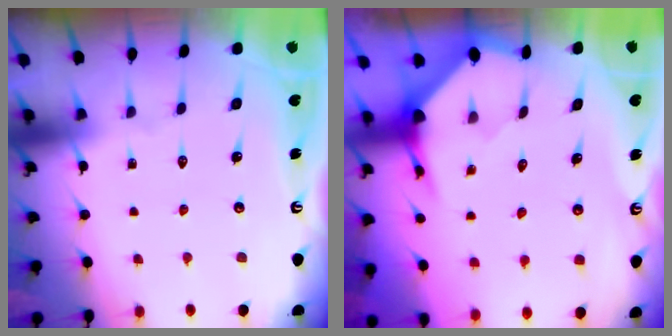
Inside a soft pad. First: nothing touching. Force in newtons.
{"total": 3.7, "press": 3.7, "slide": 0.4}